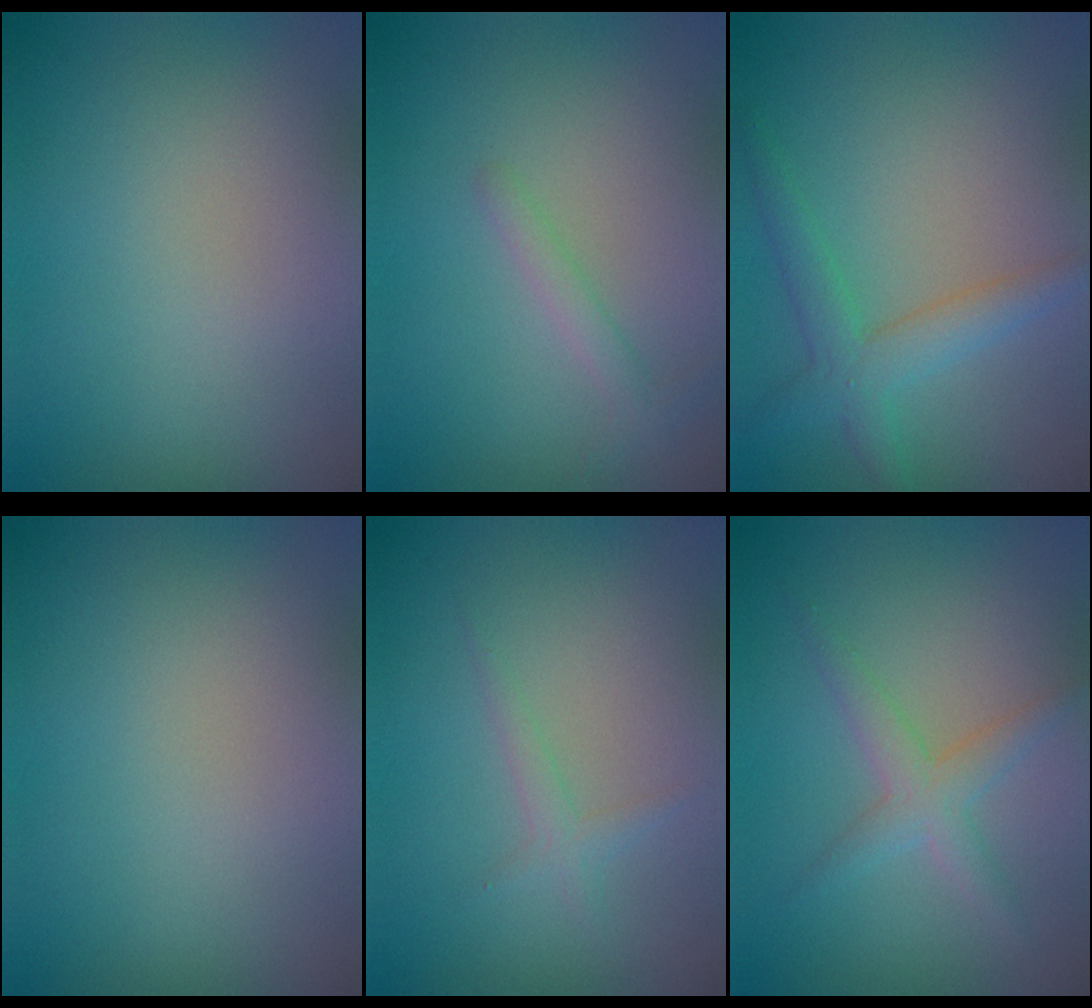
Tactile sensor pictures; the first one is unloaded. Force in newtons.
{"total": 1.3, "press": 1.3, "slide": 0.1}
{"total": 3.2, "press": 3.2, "slide": 0.1}
{"total": 0.0}
{"total": 1.2, "press": 1.2, "slide": 0.0}
{"total": 2.5, "press": 2.5, "slide": 0.1}